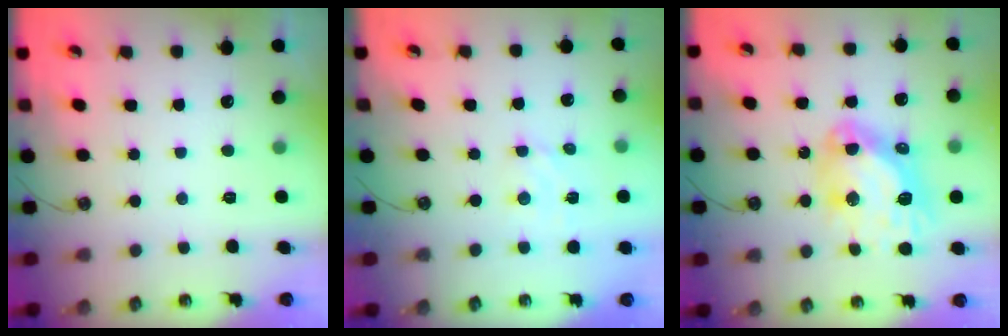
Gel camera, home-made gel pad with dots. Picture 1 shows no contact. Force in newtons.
{"total": 3.1, "press": 3.1, "slide": 0.3}
{"total": 15.5, "press": 15.4, "slide": 1.7}